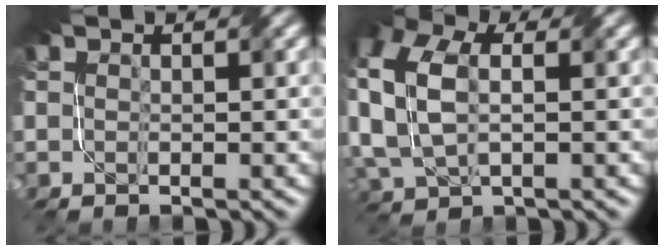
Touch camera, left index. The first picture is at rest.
{"total": 8.5, "force": [1.4, 5.3, 6.5], "torque": [-0.179, 0.013, 0.028]}